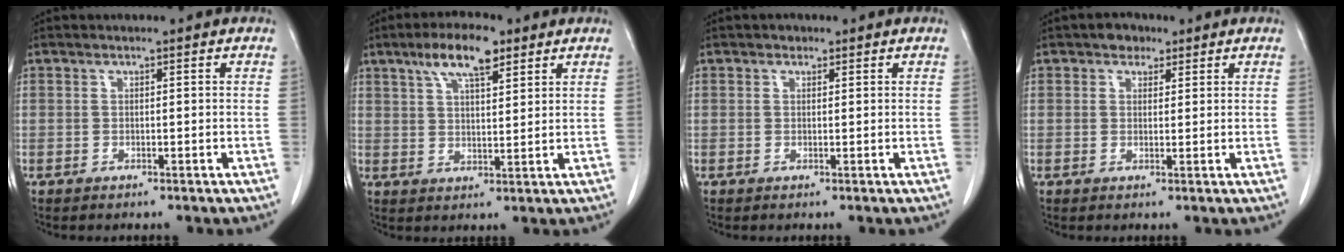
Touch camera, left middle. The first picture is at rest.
{"total": 8.0, "force": [5.0, 2.2, 5.8], "torque": [-0.111, 0.012, 0.088]}
{"total": 0.8, "force": [0.6, 0.6, 0.2], "torque": [-0.004, 0.000, 0.006]}
{"total": 2.5, "force": [1.6, 1.7, 0.9], "torque": [-0.015, 0.007, 0.022]}